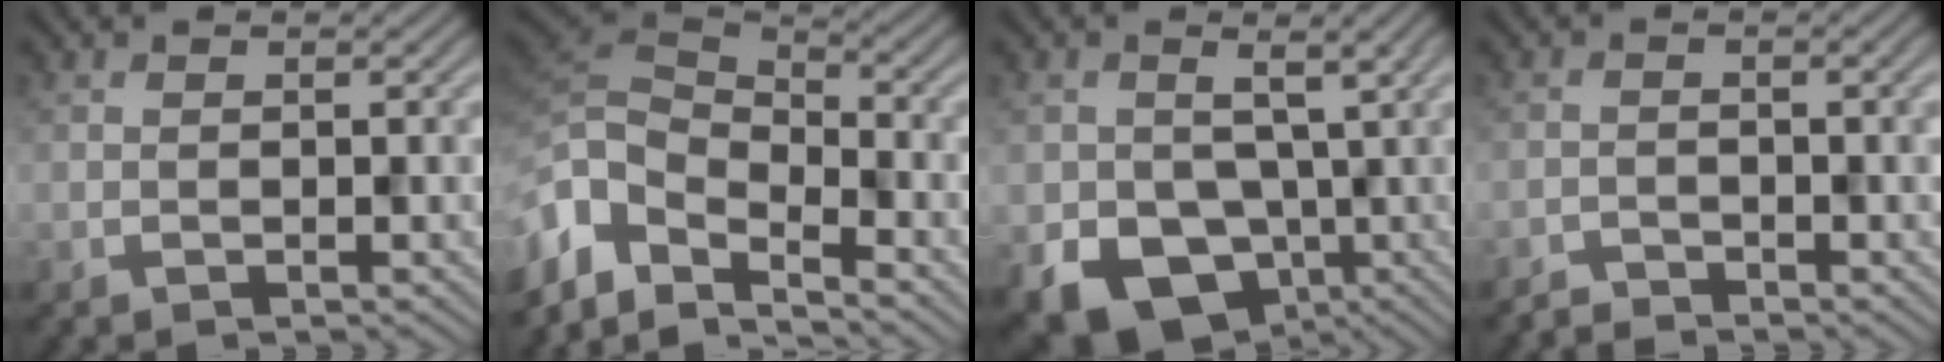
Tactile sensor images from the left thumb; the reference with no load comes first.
{"total": 9.4, "force": [-4.9, 5.1, 6.2], "torque": [-0.148, -0.008, -0.103]}
{"total": 11.7, "force": [-2.8, 8.3, 7.8], "torque": [-0.126, -0.036, -0.026]}
{"total": 2.4, "force": [-2.0, 0.4, 1.2], "torque": [-0.022, -0.002, -0.042]}